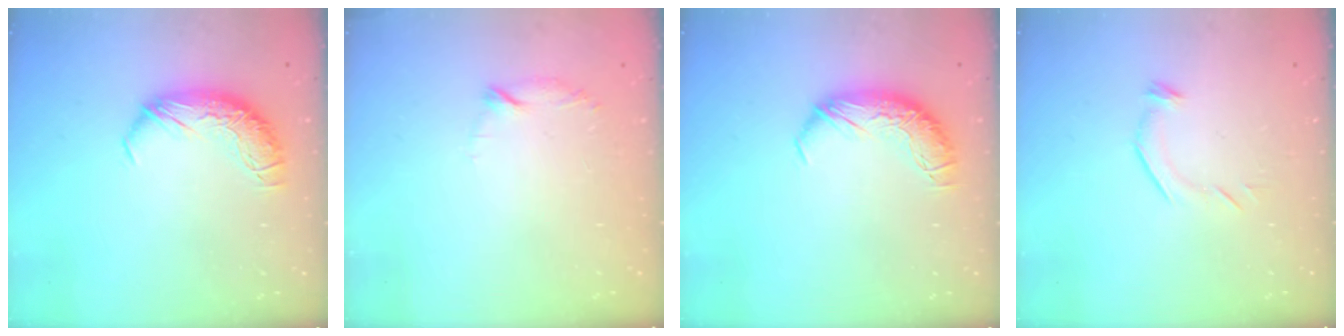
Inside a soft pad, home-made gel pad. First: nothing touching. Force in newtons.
{"total": 7.0, "press": 6.9, "slide": 0.9}
{"total": 0.0}
{"total": 5.8, "press": 5.7, "slide": 1.0}